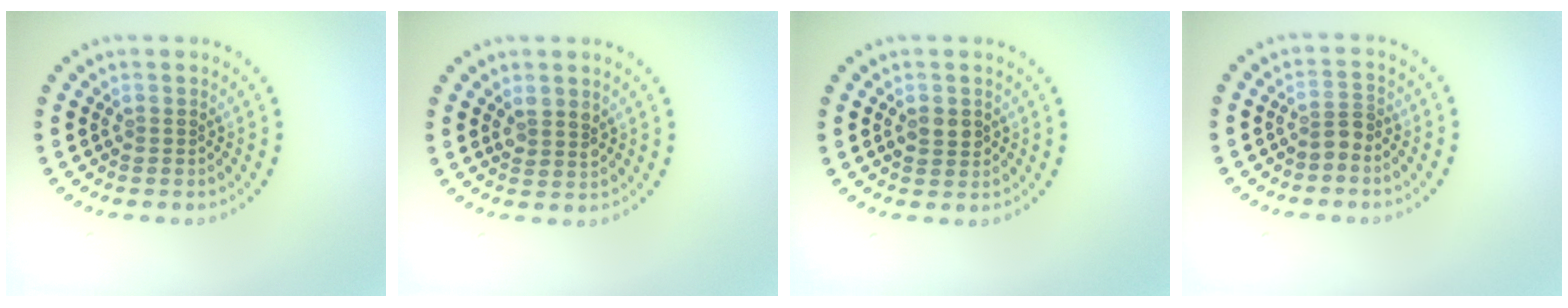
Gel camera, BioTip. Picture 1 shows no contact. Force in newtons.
{"total": 1.6, "press": 1.5, "slide": 0.7}
{"total": 1.7, "press": 1.7, "slide": 0.3}
{"total": 1.6, "press": 1.2, "slide": 1.0}